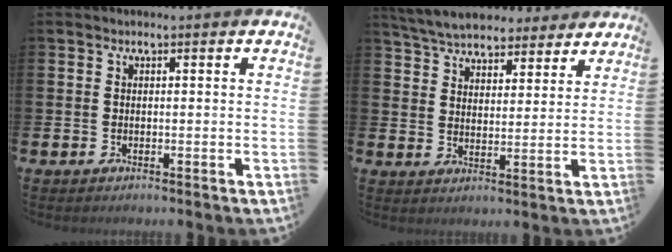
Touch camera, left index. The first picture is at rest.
{"total": 6.1, "force": [5.9, 1.5, 0.8], "torque": [-0.039, -0.030, 0.106]}